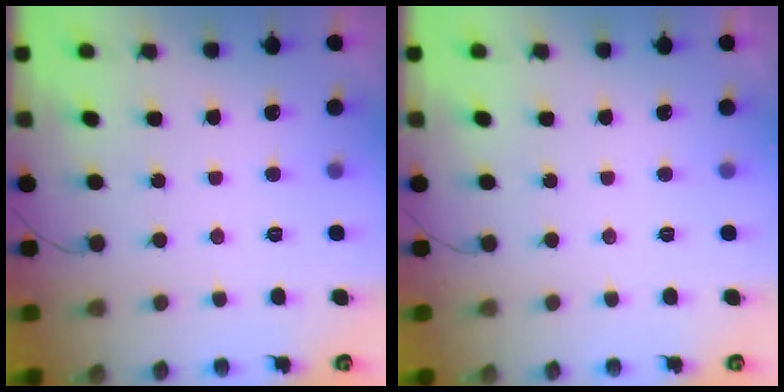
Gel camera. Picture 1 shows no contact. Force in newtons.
{"total": 0.0}